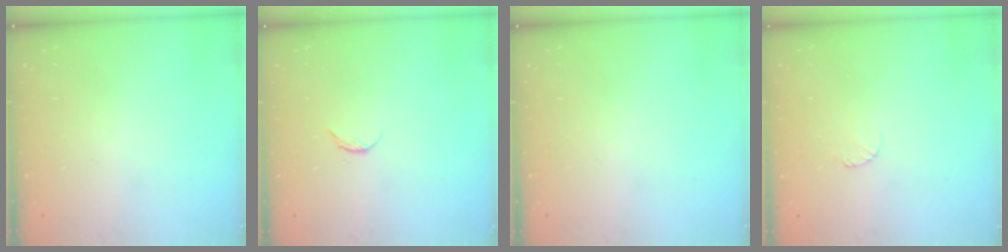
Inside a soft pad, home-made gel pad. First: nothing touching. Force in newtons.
{"total": 4.9, "press": 4.9, "slide": 0.6}
{"total": 0.0}
{"total": 3.5, "press": 3.5, "slide": 0.4}